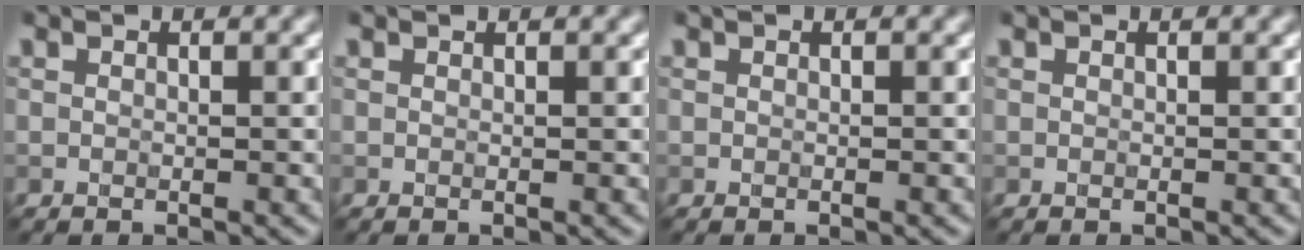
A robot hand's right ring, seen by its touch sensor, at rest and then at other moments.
{"total": 0.0}
{"total": 0.0}
{"total": 0.0}